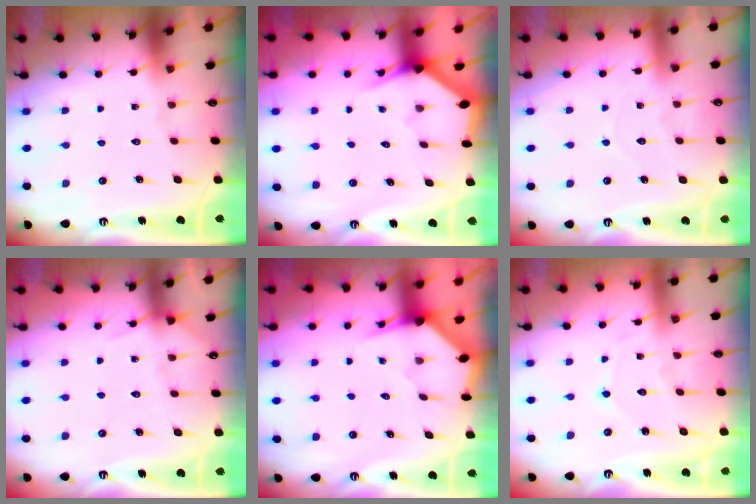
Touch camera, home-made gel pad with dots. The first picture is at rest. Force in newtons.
{"total": 3.0, "press": 3.0, "slide": 0.1}
{"total": 2.8, "press": 2.8, "slide": 0.3}
{"total": 4.7, "press": 4.6, "slide": 0.7}
{"total": 3.1, "press": 3.1, "slide": 0.3}
{"total": 5.2, "press": 5.2, "slide": 0.5}